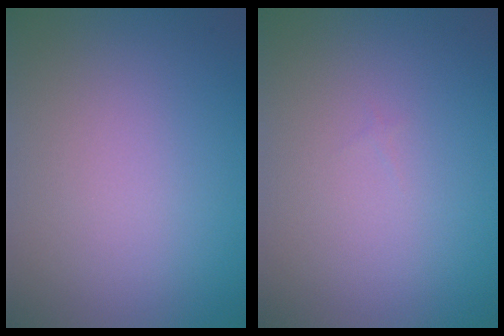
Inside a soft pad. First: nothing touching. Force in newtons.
{"total": 0.0}